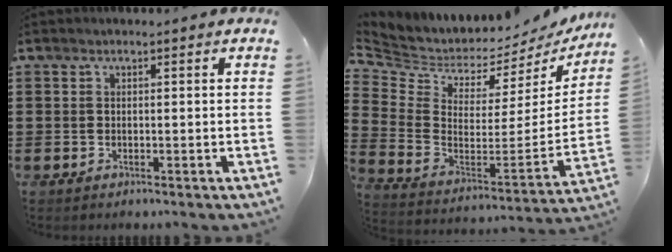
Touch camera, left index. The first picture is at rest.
{"total": 3.4, "force": [3.0, 1.4, 0.8], "torque": [-0.041, -0.045, 0.045]}